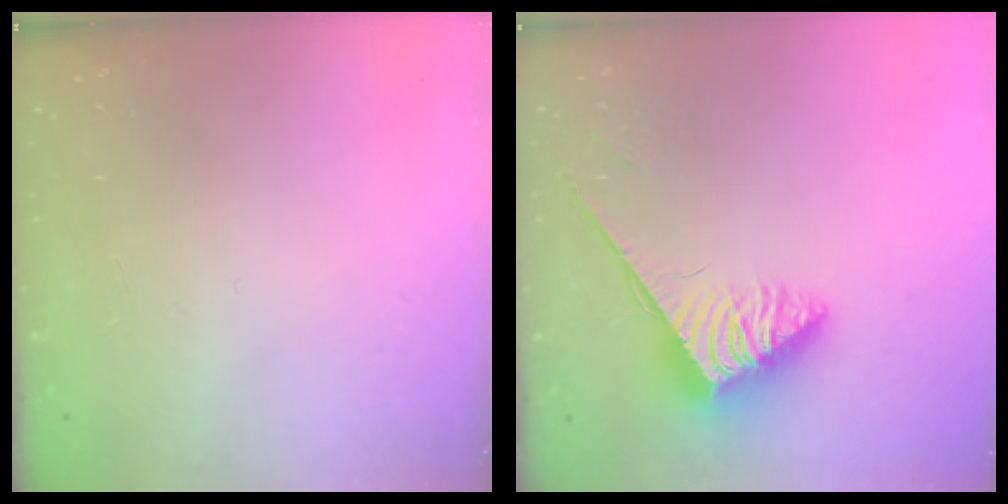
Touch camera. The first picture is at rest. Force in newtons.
{"total": 3.8, "press": 3.7, "slide": 0.6}